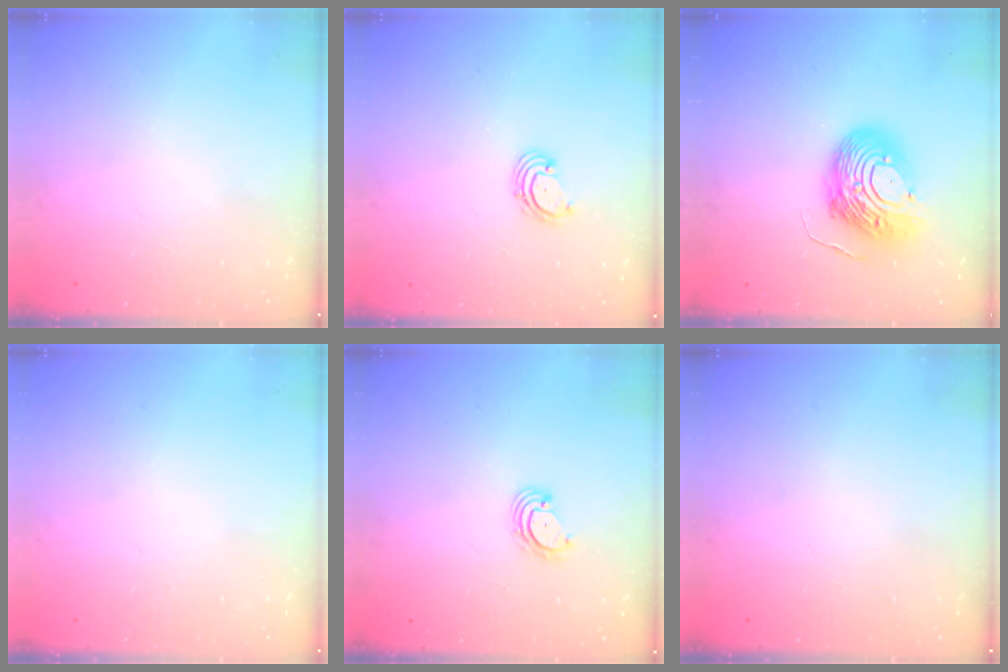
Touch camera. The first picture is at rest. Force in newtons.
{"total": 1.9, "press": 1.8, "slide": 0.2}
{"total": 14.4, "press": 14.4, "slide": 1.2}
{"total": 0.0}
{"total": 2.9, "press": 2.9, "slide": 0.4}
{"total": 0.0}